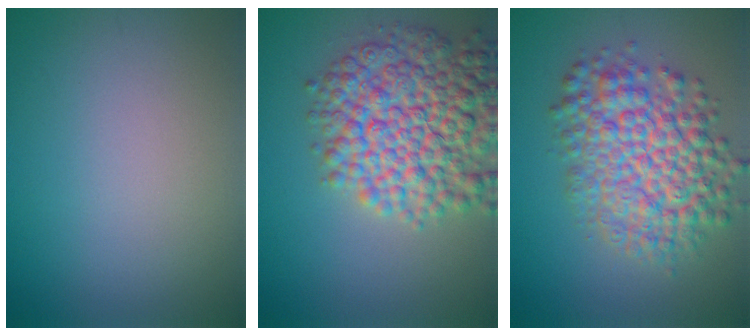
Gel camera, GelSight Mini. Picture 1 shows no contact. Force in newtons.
{"total": 9.7, "press": 9.7, "slide": 0.4}
{"total": 8.0, "press": 8.0, "slide": 0.2}